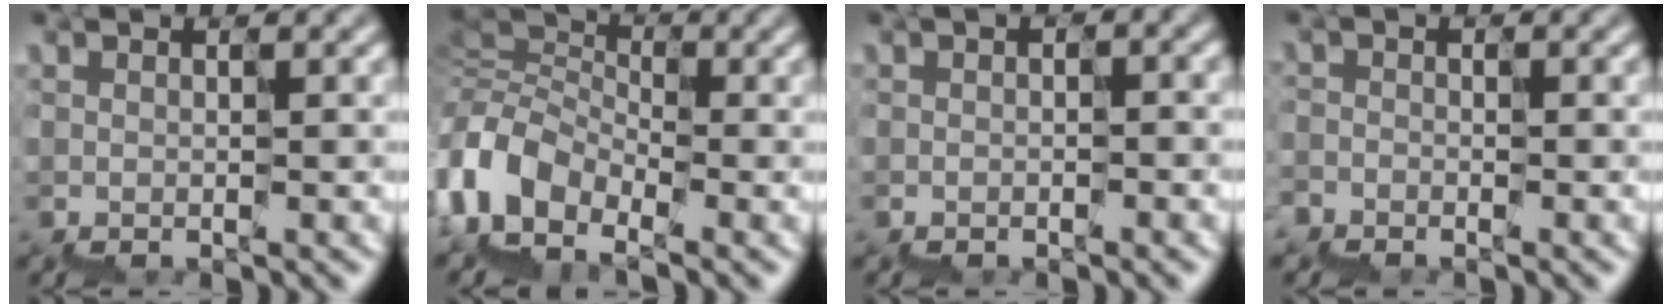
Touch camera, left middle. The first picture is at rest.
{"total": 4.9, "force": [-4.5, 1.9, -0.2], "torque": [-0.011, -0.005, -0.106]}
{"total": 1.1, "force": [-0.4, 0.6, 0.8], "torque": [-0.008, 0.007, -0.011]}
{"total": 1.9, "force": [-1.4, -0.5, -1.1], "torque": [0.018, -0.007, -0.035]}